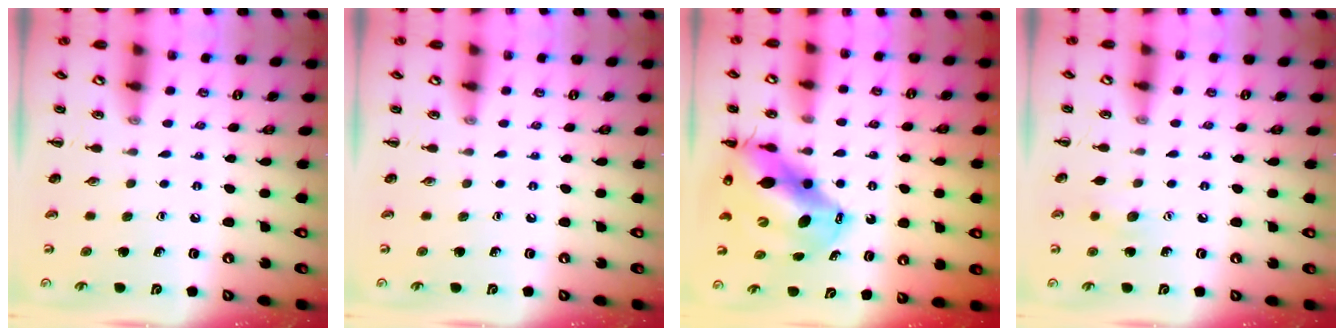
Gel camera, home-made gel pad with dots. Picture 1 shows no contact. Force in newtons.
{"total": 0.0}
{"total": 14.4, "press": 13.8, "slide": 4.1}
{"total": 6.0, "press": 5.8, "slide": 1.2}